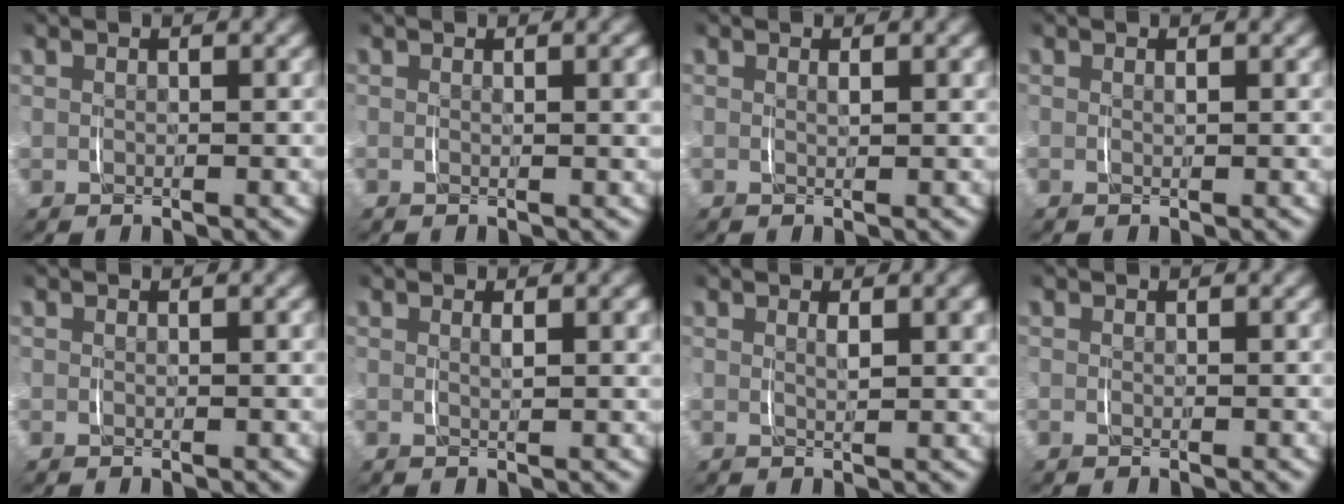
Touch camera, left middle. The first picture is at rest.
{"total": 0.8, "force": [0.1, -0.2, 0.7], "torque": [-0.004, -0.001, 0.000]}
{"total": 0.5, "force": [0.1, -0.2, 0.5], "torque": [-0.005, -0.003, 0.002]}
{"total": 0.0}
{"total": 0.0}
{"total": 0.9, "force": [0.2, -0.1, 0.9], "torque": [-0.013, -0.004, 0.004]}
{"total": 1.2, "force": [0.4, 0.0, 1.2], "torque": [-0.017, -0.005, 0.007]}
{"total": 0.0}